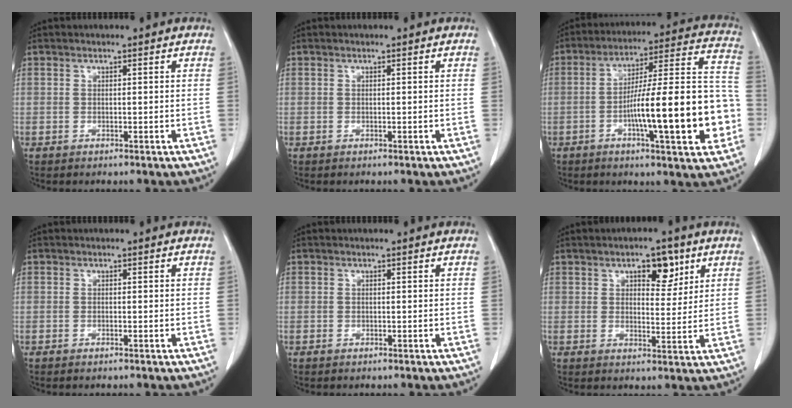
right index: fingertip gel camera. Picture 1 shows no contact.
{"total": 0.0}
{"total": 20.3, "force": [-5.0, 2.8, 19.5], "torque": [-0.253, 0.029, -0.068]}
{"total": 0.0}
{"total": 0.0}
{"total": 5.8, "force": [3.2, 2.6, 4.2], "torque": [-0.056, 0.003, 0.045]}